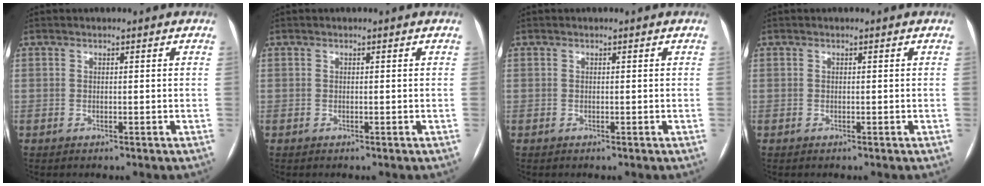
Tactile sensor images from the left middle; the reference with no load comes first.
{"total": 0.0}
{"total": 0.0}
{"total": 0.0}